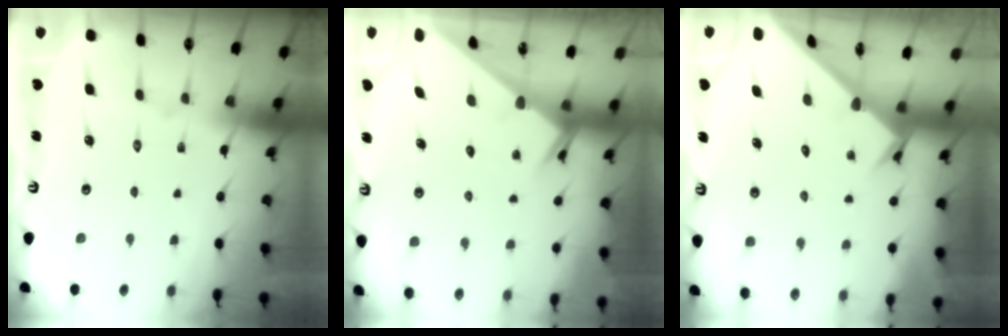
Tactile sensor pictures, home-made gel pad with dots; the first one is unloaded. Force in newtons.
{"total": 1.8, "press": 1.8, "slide": 0.1}
{"total": 2.5, "press": 2.5, "slide": 0.3}